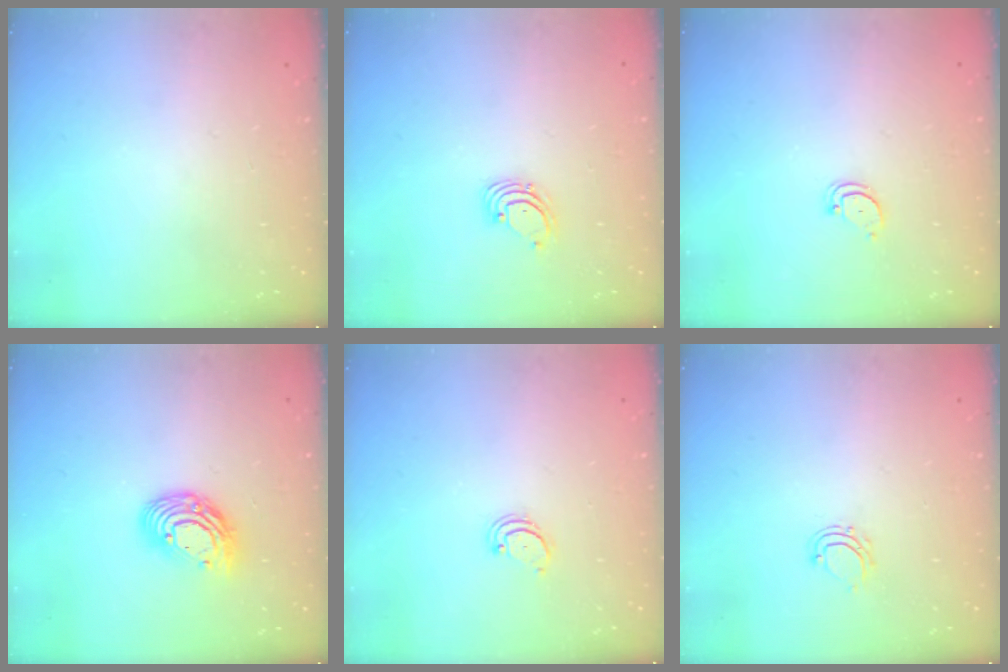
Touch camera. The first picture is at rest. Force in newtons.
{"total": 1.6, "press": 1.6, "slide": 0.1}
{"total": 2.4, "press": 2.4, "slide": 0.2}
{"total": 11.6, "press": 11.5, "slide": 1.2}
{"total": 2.6, "press": 2.5, "slide": 0.5}
{"total": 4.5, "press": 4.4, "slide": 0.6}